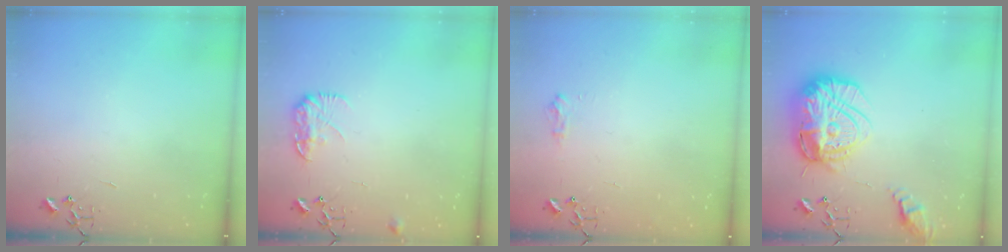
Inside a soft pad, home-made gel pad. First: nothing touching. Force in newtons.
{"total": 9.0, "press": 9.0, "slide": 0.7}
{"total": 8.2, "press": 8.1, "slide": 0.7}
{"total": 22.9, "press": 22.7, "slide": 2.3}